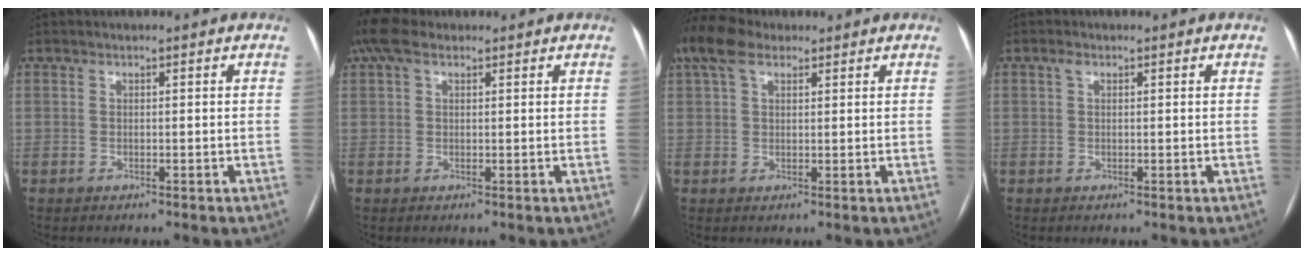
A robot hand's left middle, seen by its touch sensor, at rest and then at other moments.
{"total": 4.7, "force": [3.1, 2.2, 2.8], "torque": [-0.073, 0.041, 0.065]}
{"total": 7.7, "force": [5.1, 3.6, 4.6], "torque": [-0.109, 0.042, 0.100]}
{"total": 0.9, "force": [0.4, 0.5, 0.6], "torque": [-0.016, 0.010, 0.008]}